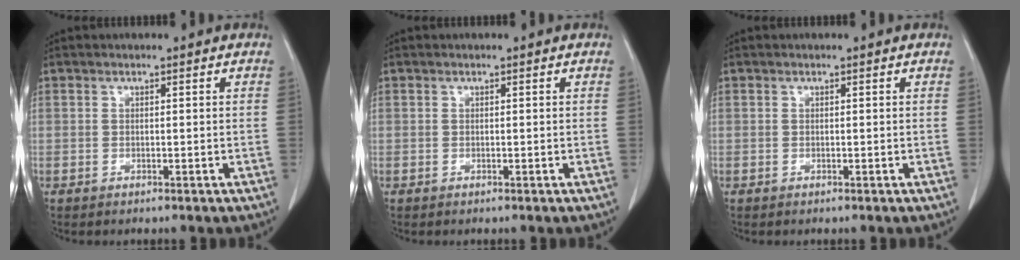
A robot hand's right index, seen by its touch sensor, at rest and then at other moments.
{"total": 0.0}
{"total": 0.0}